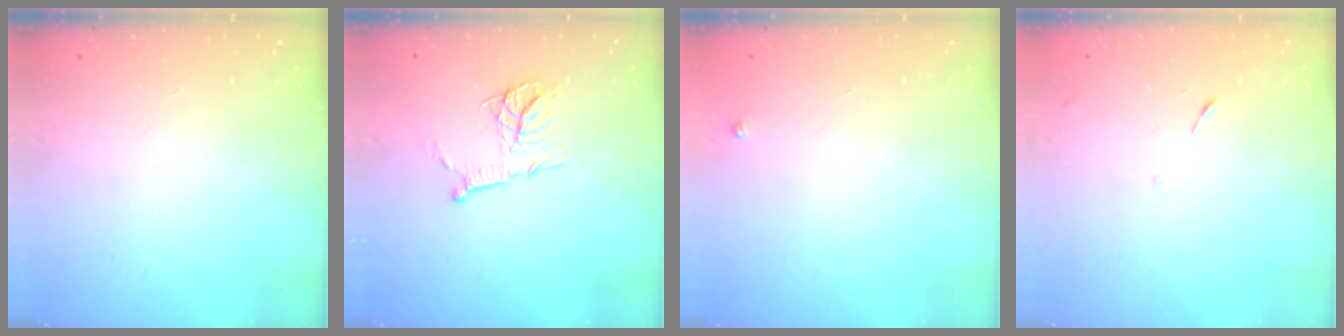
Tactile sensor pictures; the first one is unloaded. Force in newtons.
{"total": 13.9, "press": 13.9, "slide": 1.2}
{"total": 2.7, "press": 2.7, "slide": 0.3}
{"total": 6.3, "press": 6.2, "slide": 0.6}